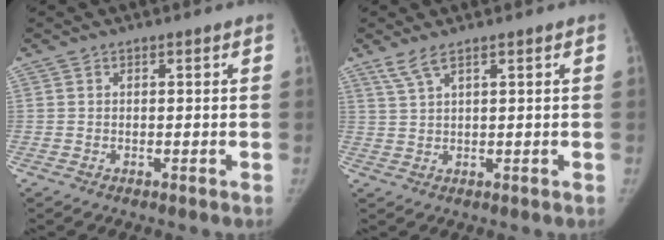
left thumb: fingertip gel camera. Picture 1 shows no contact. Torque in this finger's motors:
{"motor_torque": [0.62, -0.12, 0.12, -0.56, 0.16]}